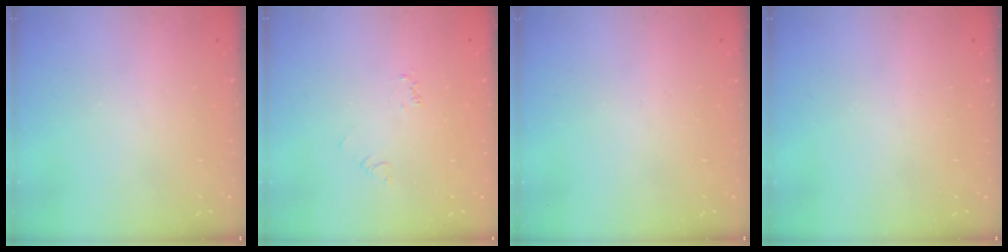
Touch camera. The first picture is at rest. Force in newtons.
{"total": 2.3, "press": 2.3, "slide": 0.4}
{"total": 0.0}
{"total": 0.0}